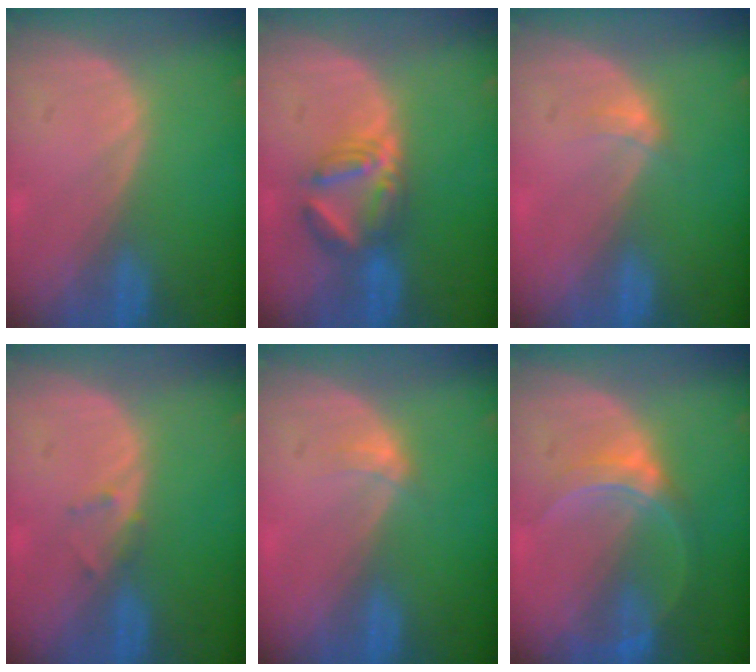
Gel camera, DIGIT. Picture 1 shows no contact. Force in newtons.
{"total": 5.7, "press": 5.6, "slide": 1.2}
{"total": 1.6, "press": 1.3, "slide": 1.0}
{"total": 1.3, "press": 1.1, "slide": 0.8}
{"total": 1.6, "press": 1.3, "slide": 1.0}
{"total": 6.2, "press": 5.6, "slide": 2.6}